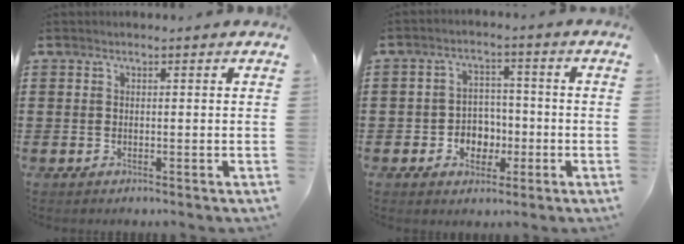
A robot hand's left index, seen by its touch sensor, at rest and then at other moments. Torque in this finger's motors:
{"motor_torque": [0.88, 0.86, 0.23, 0.03]}